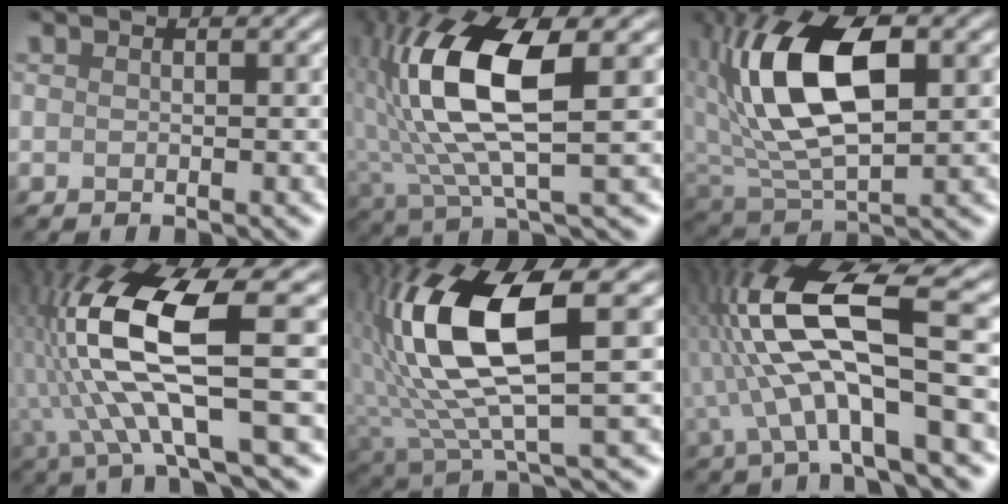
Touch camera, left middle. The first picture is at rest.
{"total": 9.7, "force": [1.8, 2.7, 9.2], "torque": [-0.194, 0.013, 0.038]}
{"total": 11.3, "force": [2.7, 5.7, 9.3], "torque": [-0.180, 0.018, 0.048]}
{"total": 10.4, "force": [0.1, 2.6, 10.1], "torque": [-0.210, 0.012, 0.002]}
{"total": 11.0, "force": [2.9, 3.1, 10.2], "torque": [-0.216, 0.007, 0.062]}
{"total": 10.8, "force": [0.0, 2.6, 10.4], "torque": [-0.203, 0.030, -0.003]}